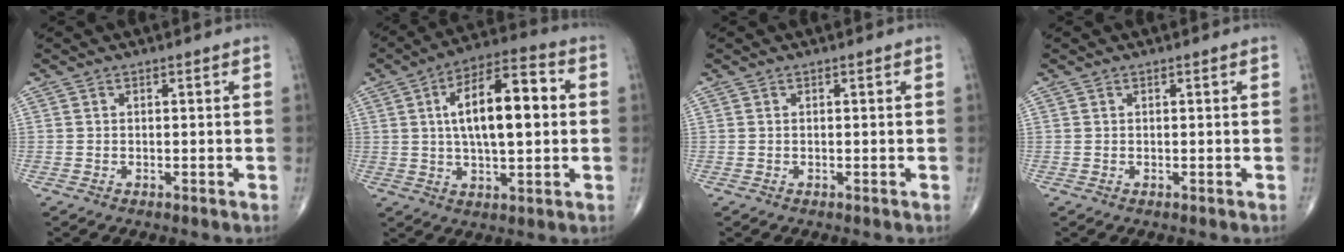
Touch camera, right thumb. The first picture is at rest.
{"total": 15.8, "force": [2.1, 6.4, 14.3], "torque": [-0.224, 0.021, 0.029]}
{"total": 0.0}
{"total": 0.0}